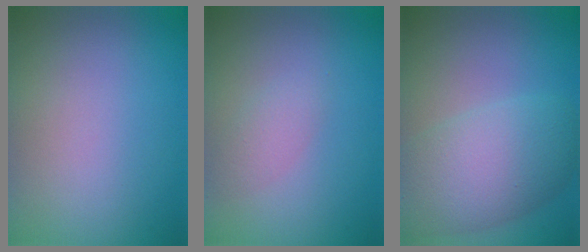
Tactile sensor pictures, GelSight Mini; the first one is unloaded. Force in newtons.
{"total": 1.7, "press": 1.7, "slide": 0.0}
{"total": 7.6, "press": 7.6, "slide": 0.4}